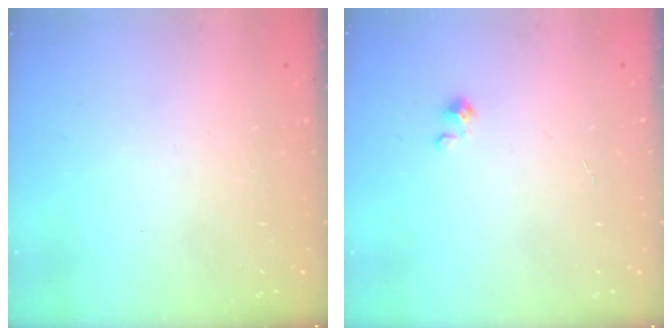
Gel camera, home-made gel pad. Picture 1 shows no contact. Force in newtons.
{"total": 0.9, "press": 0.9, "slide": 0.1}